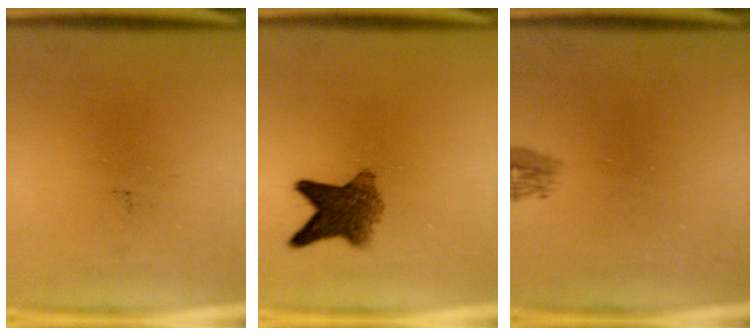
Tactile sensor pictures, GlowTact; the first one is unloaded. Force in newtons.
{"total": 6.4}
{"total": 1.3}